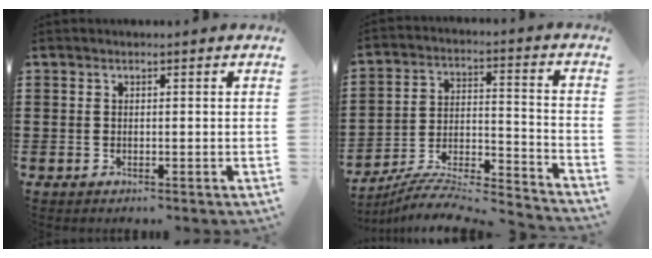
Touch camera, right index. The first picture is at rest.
{"total": 6.3, "force": [-5.9, 1.0, 2.2], "torque": [-0.047, -0.009, -0.121]}